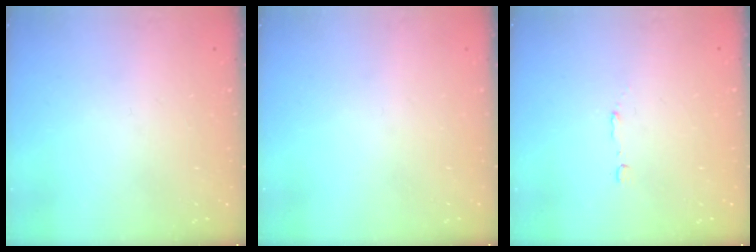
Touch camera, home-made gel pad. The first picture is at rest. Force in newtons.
{"total": 0.0}
{"total": 2.9, "press": 2.9, "slide": 0.6}